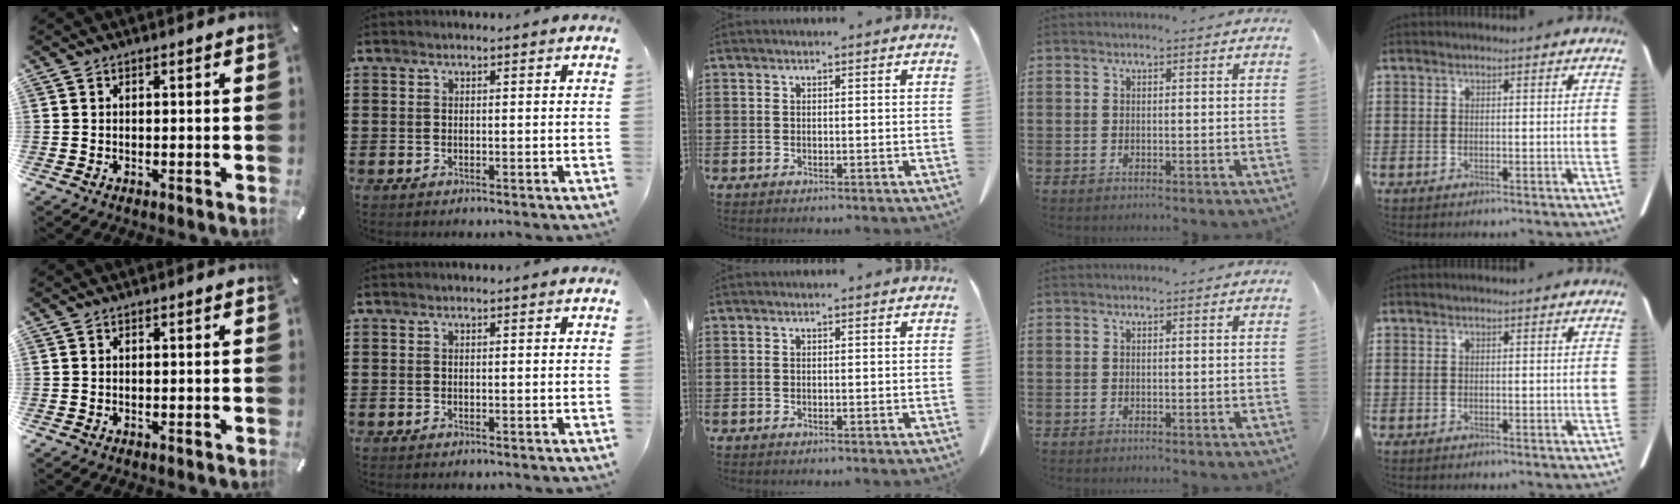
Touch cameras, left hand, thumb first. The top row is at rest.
{}